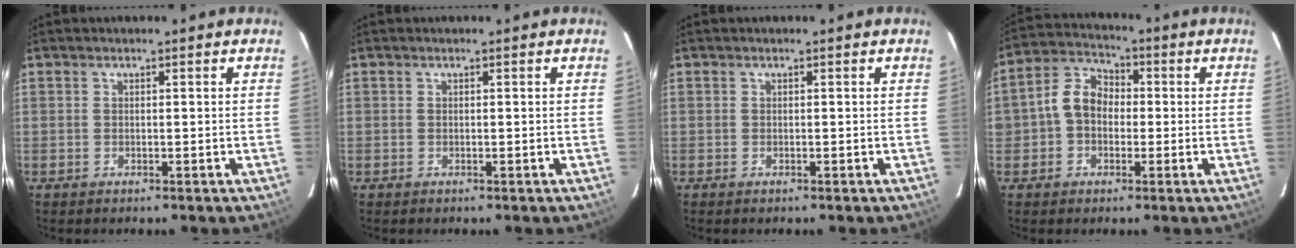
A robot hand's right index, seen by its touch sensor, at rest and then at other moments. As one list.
[{"total": 0.0}, {"total": 0.0}, {"total": 7.5, "force": [-0.7, 6.2, 4.2], "torque": [-0.084, 0.029, -0.016]}]